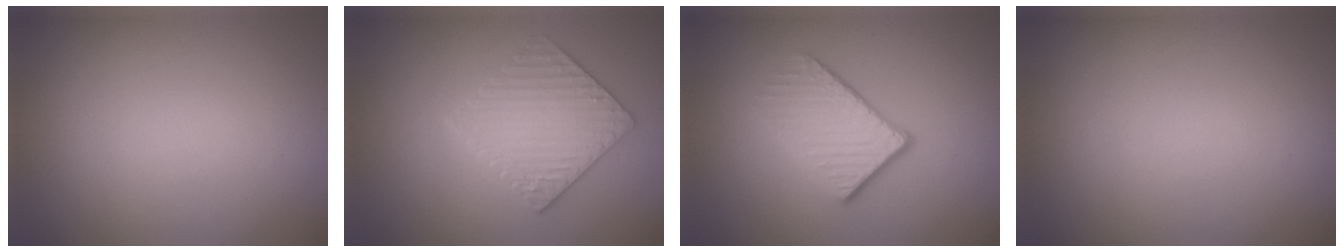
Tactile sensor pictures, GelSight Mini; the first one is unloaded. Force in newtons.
{"total": 3.6, "press": 3.5, "slide": 1.1}
{"total": 4.1, "press": 2.7, "slide": 3.1}
{"total": 0.0}